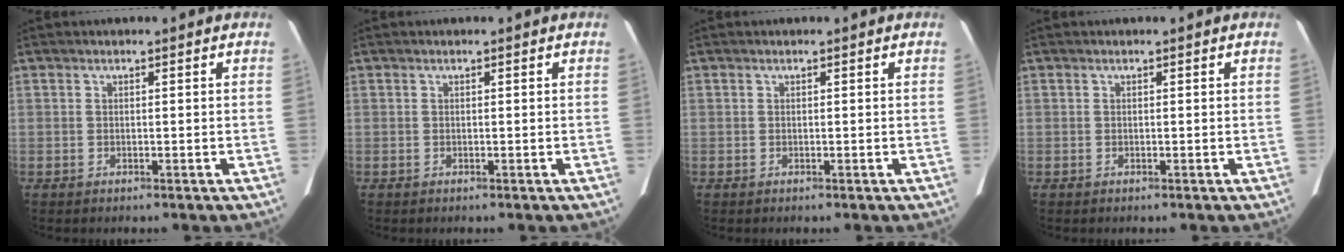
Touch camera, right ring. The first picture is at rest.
{"total": 0.0}
{"total": 0.0}
{"total": 0.0}